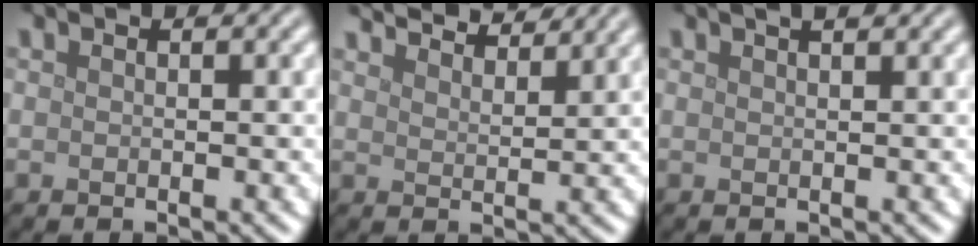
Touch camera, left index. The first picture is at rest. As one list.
[{"total": 6.5, "force": [6.0, 1.1, 2.1], "torque": [-0.030, 0.010, 0.071]}, {"total": 3.3, "force": [2.1, 1.4, 2.1], "torque": [-0.004, 0.015, 0.000]}]